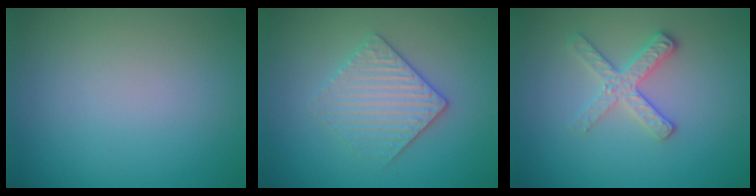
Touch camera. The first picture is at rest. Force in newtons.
{"total": 3.4, "press": 3.2, "slide": 1.3}
{"total": 2.7, "press": 2.5, "slide": 1.1}